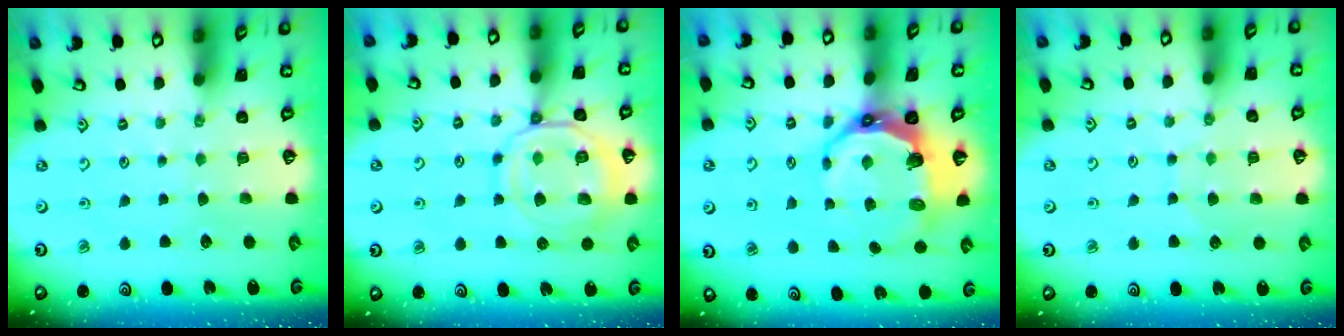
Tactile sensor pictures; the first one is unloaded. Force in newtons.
{"total": 12.8, "press": 12.7, "slide": 1.2}
{"total": 11.7, "press": 10.6, "slide": 4.9}
{"total": 6.0, "press": 6.0, "slide": 0.6}